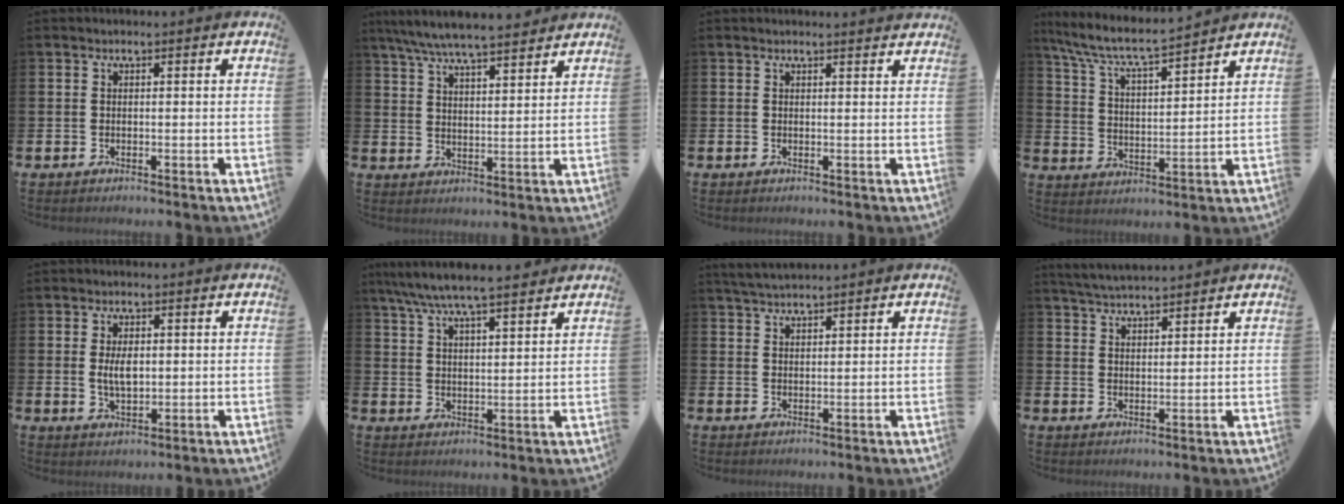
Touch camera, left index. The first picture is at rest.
{"total": 6.9, "force": [6.5, 0.6, 2.1], "torque": [-0.060, -0.031, 0.116]}
{"total": 0.8, "force": [0.8, -0.1, 0.1], "torque": [0.007, -0.005, 0.013]}
{"total": 7.3, "force": [6.8, 0.5, 2.7], "torque": [-0.085, -0.044, 0.117]}
{"total": 3.8, "force": [0.5, 2.0, 3.2], "torque": [-0.047, 0.000, 0.003]}
{"total": 6.8, "force": [6.3, 0.6, 2.4], "torque": [-0.072, -0.022, 0.115]}
{"total": 3.0, "force": [2.9, 0.4, 0.7], "torque": [-0.019, -0.009, 0.053]}
{"total": 3.8, "force": [3.8, 0.1, 0.6], "torque": [-0.028, -0.015, 0.070]}